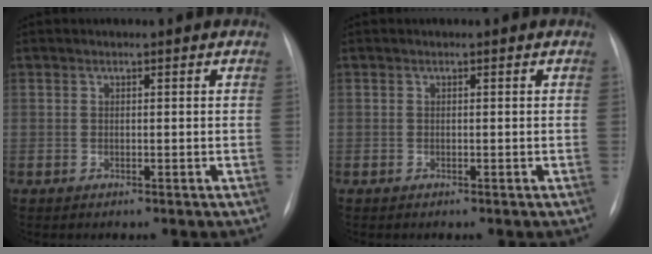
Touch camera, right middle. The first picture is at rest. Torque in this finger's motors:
{"motor_torque": [1.11, -1.05, 0.17, -0.03]}